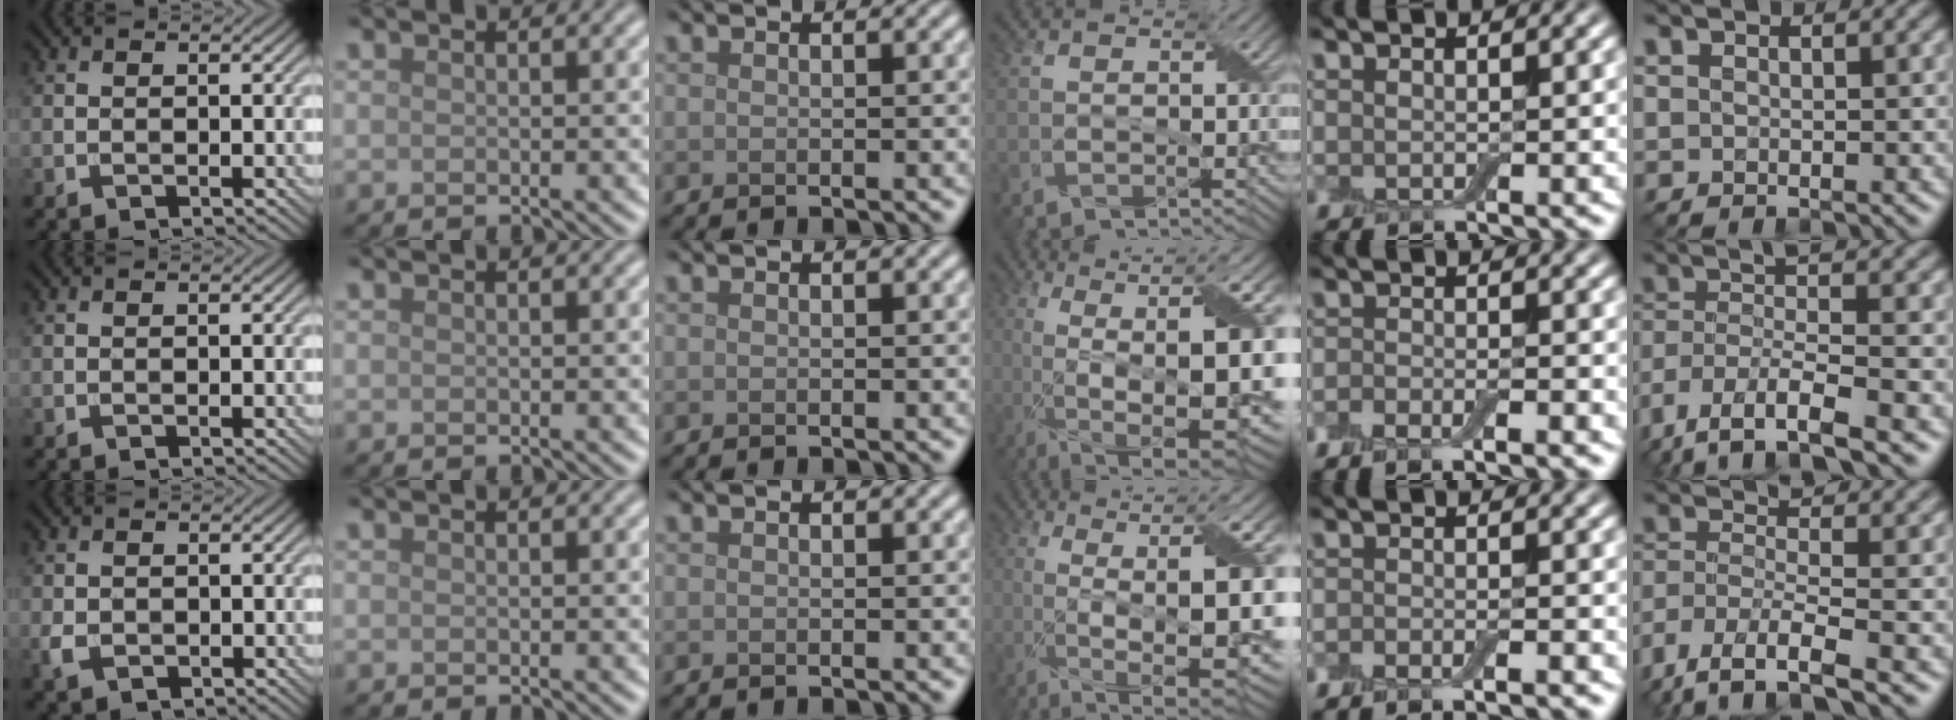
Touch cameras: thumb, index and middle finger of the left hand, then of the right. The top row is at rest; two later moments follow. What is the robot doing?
{"motion": "peel", "object": "bubble wrap"}